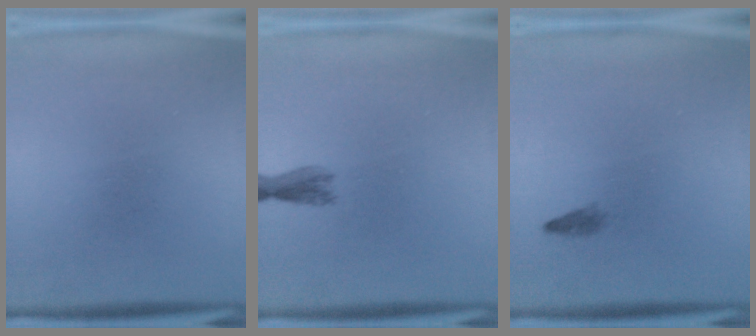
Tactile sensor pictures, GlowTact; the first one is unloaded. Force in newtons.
{"total": 2.3}
{"total": 0.8}